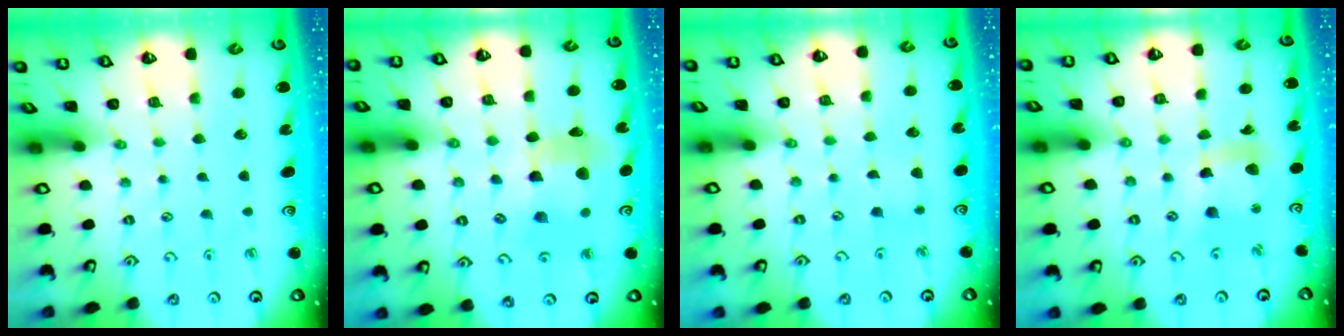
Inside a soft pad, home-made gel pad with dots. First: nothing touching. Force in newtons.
{"total": 12.0, "press": 11.8, "slide": 1.7}
{"total": 2.1, "press": 2.0, "slide": 0.4}
{"total": 10.2, "press": 10.1, "slide": 1.6}